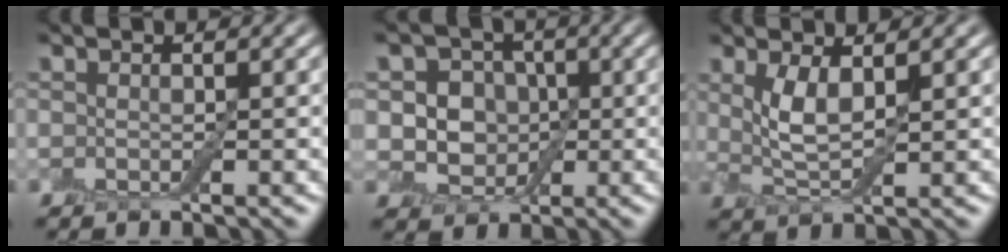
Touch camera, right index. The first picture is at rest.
{"total": 5.4, "force": [0.2, 4.7, 2.5], "torque": [-0.021, 0.008, -0.018]}
{"total": 3.2, "force": [1.2, 0.8, 2.8], "torque": [-0.066, -0.006, 0.028]}